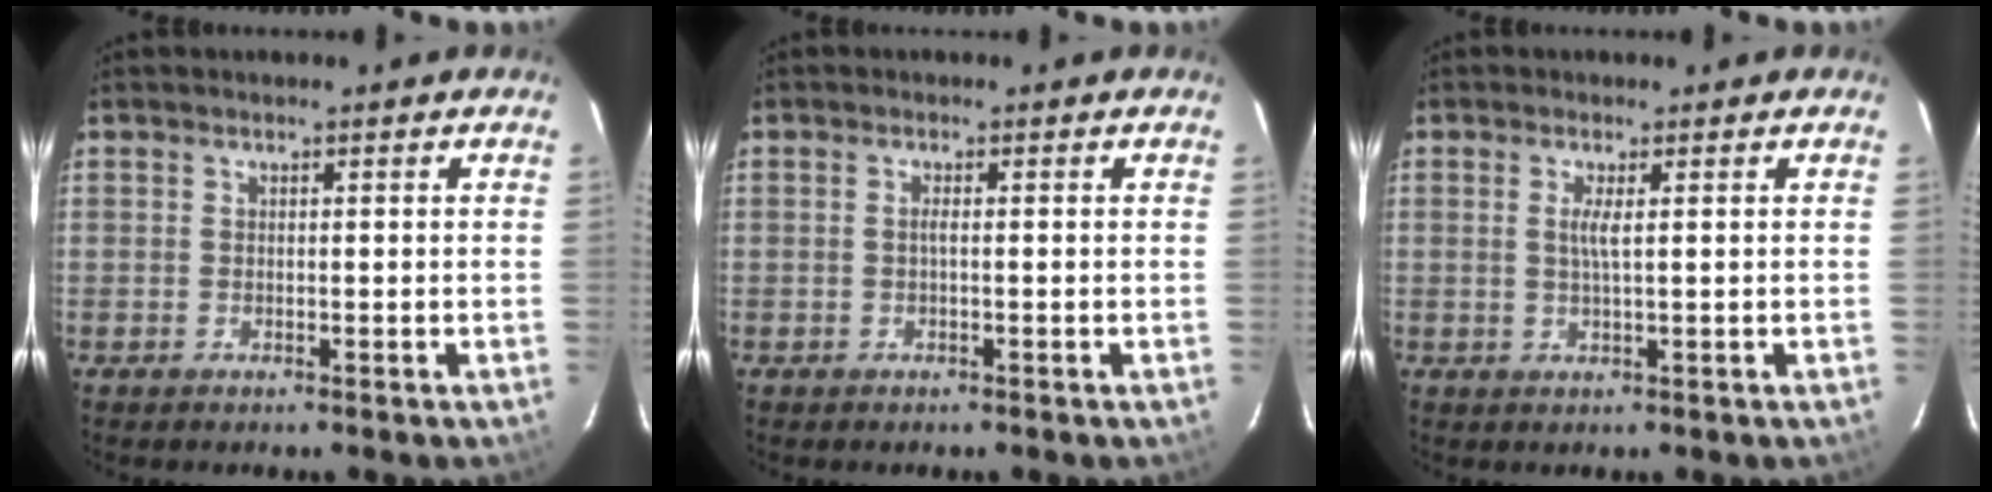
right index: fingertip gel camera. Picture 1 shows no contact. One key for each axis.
{"total": 0.7, "fx": -0.2, "fy": -0.2, "fz": 0.7, "tx": -0.012, "ty": 0.002, "tz": -0.005}
{"total": 1.9, "fx": 0.5, "fy": -0.2, "fz": 1.9, "tx": -0.037, "ty": -0.003, "tz": 0.007}